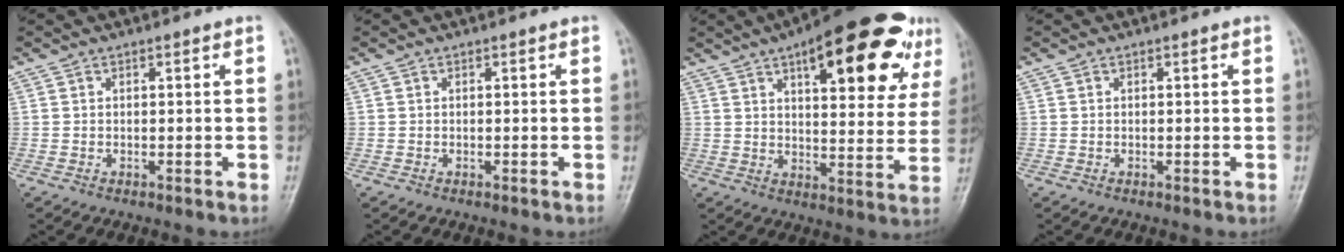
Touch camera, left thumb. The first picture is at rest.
{"total": 0.0}
{"total": 23.8, "force": [11.8, 8.9, 18.7], "torque": [-0.222, -0.016, 0.162]}
{"total": 0.0}